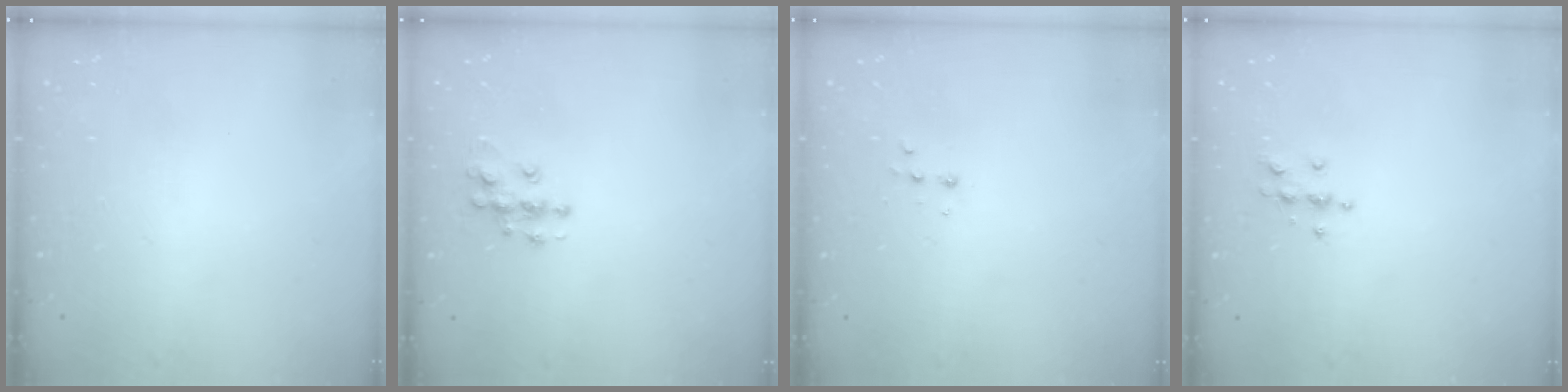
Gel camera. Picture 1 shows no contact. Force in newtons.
{"total": 7.9, "press": 7.9, "slide": 0.3}
{"total": 4.1, "press": 4.0, "slide": 0.8}
{"total": 4.8, "press": 4.8, "slide": 0.6}